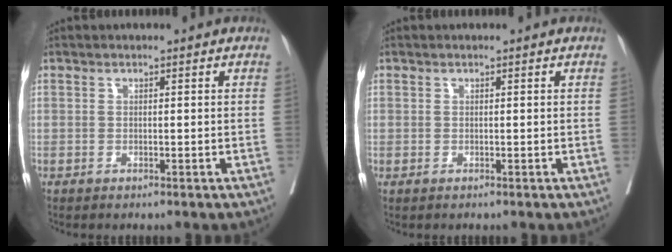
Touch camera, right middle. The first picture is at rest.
{"total": 0.0}